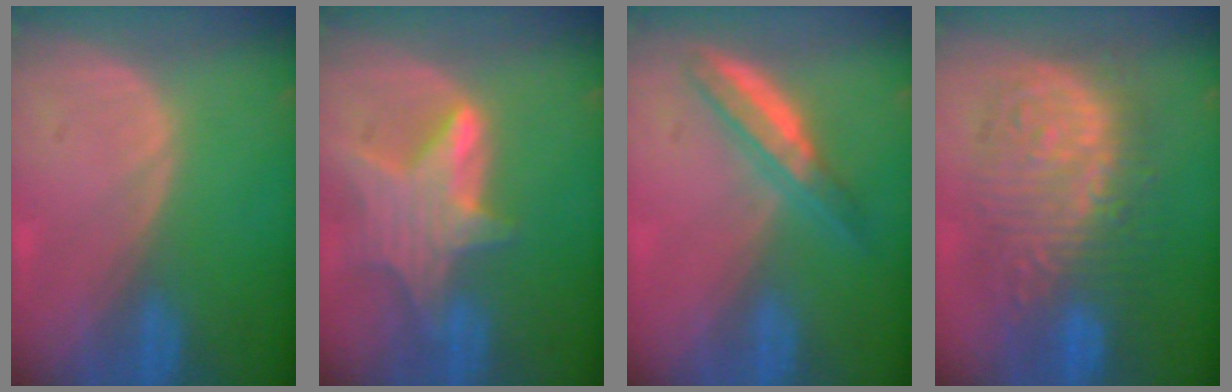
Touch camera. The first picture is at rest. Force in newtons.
{"total": 7.5, "press": 7.0, "slide": 2.9}
{"total": 4.8, "press": 4.7, "slide": 0.3}
{"total": 12.7, "press": 12.7, "slide": 1.3}